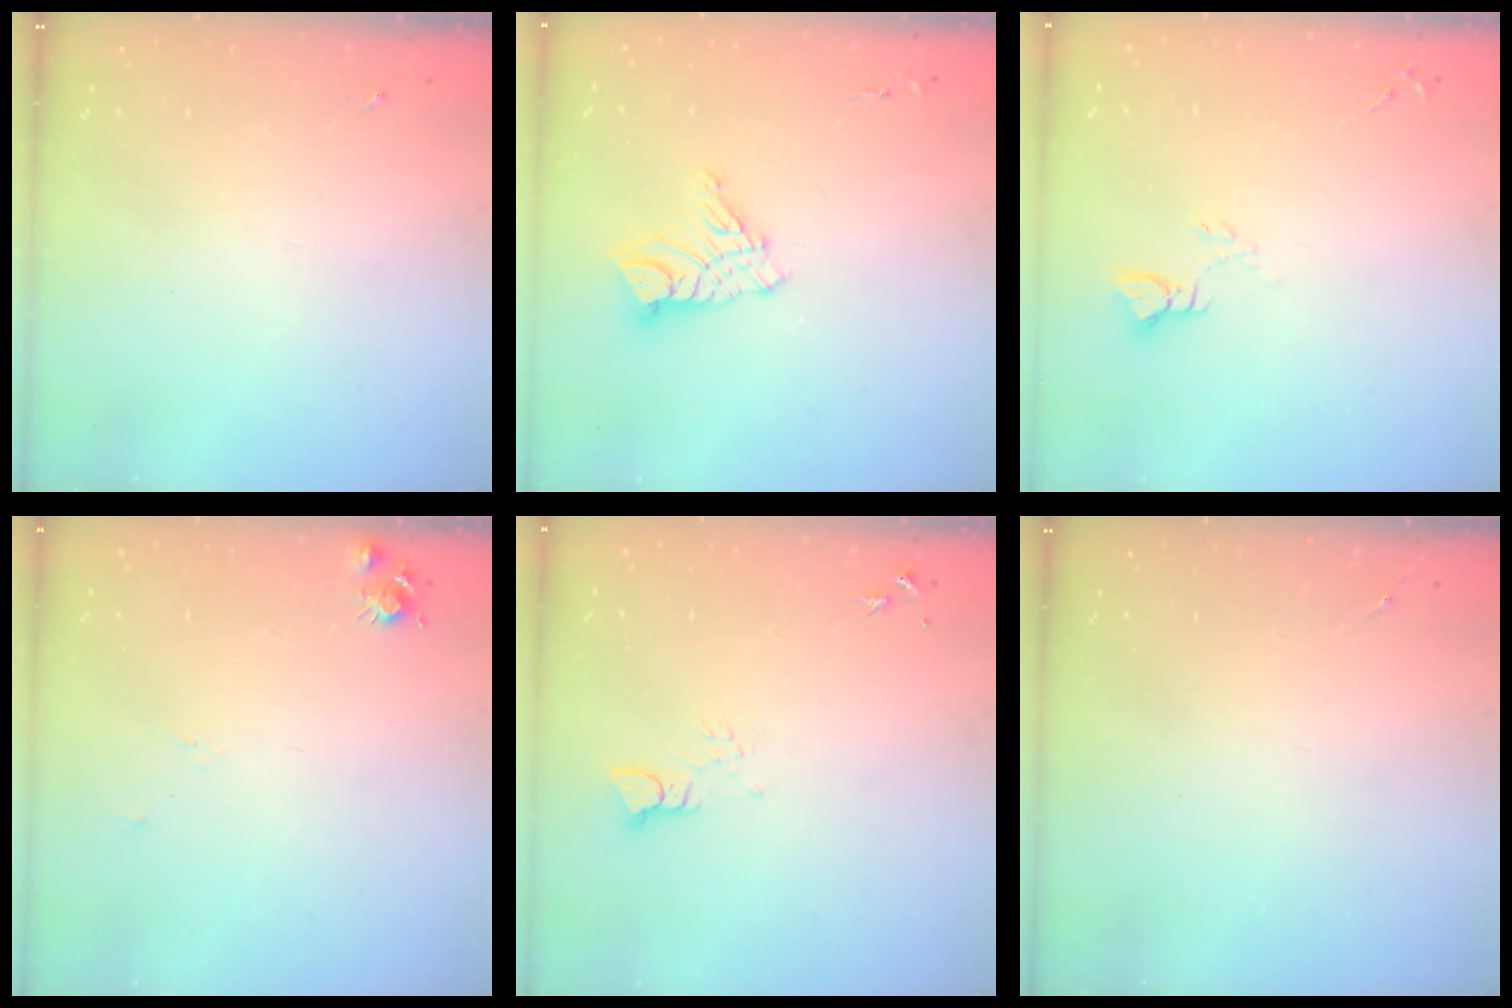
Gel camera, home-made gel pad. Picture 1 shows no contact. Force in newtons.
{"total": 11.0, "press": 10.9, "slide": 1.0}
{"total": 2.8, "press": 2.8, "slide": 0.2}
{"total": 6.5, "press": 6.5, "slide": 0.8}
{"total": 3.2, "press": 3.1, "slide": 0.4}
{"total": 0.0}